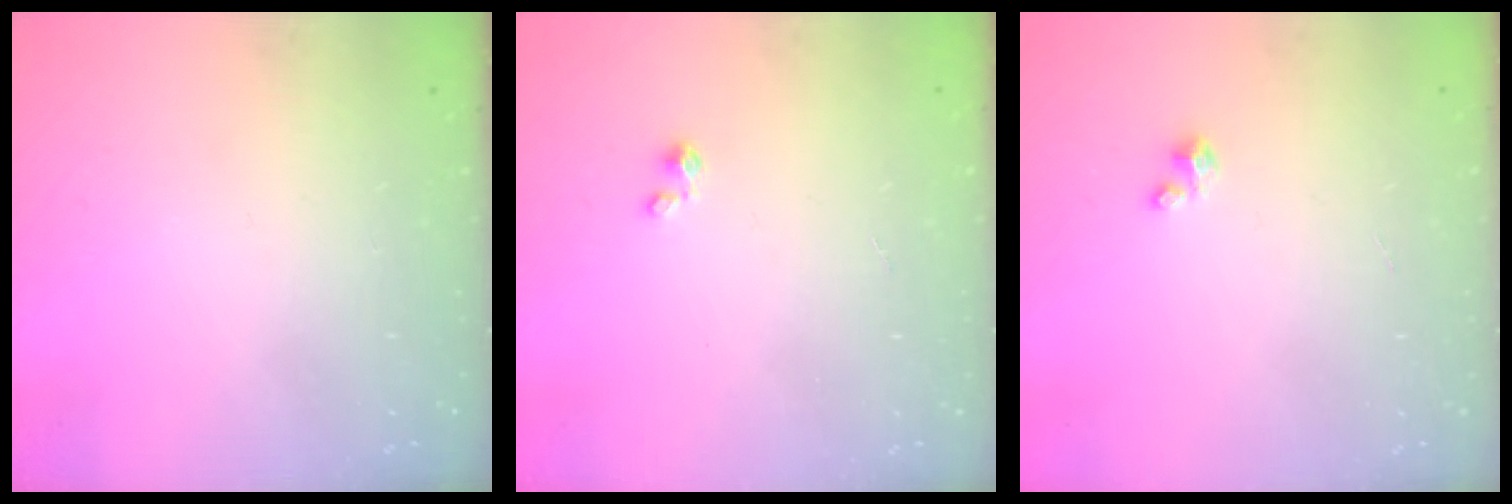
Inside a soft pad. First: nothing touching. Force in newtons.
{"total": 0.0}
{"total": 0.6, "press": 0.6, "slide": 0.3}